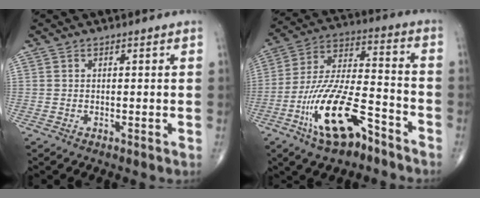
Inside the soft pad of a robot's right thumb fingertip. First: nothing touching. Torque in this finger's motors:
{"motor_torque": [3.48, 1.52, 1.68, -1.09, 0.46]}